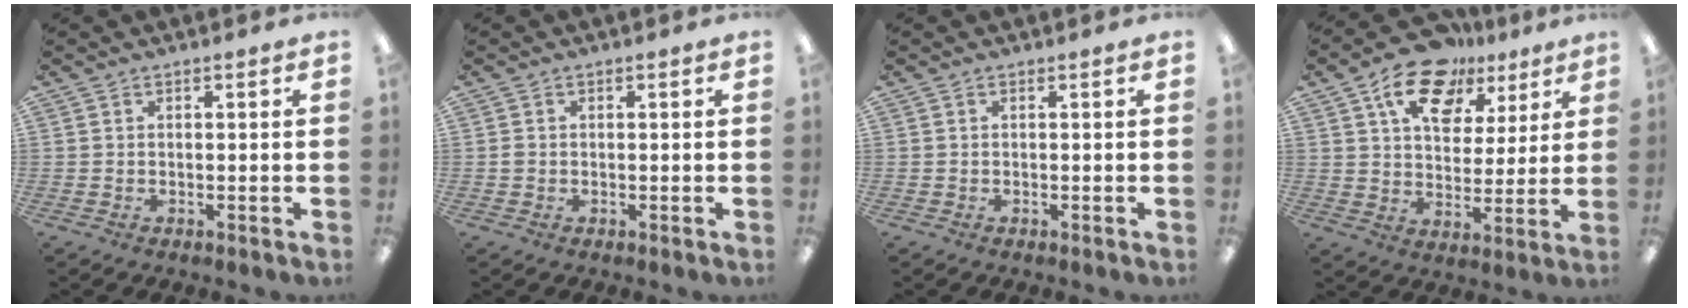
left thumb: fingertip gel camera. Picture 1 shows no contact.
{"total": 0.8, "force": [-0.1, 0.7, 0.4], "torque": [-0.007, 0.004, -0.003]}
{"total": 0.0}
{"total": 15.1, "force": [9.7, 9.0, 7.4], "torque": [-0.117, -0.049, 0.174]}